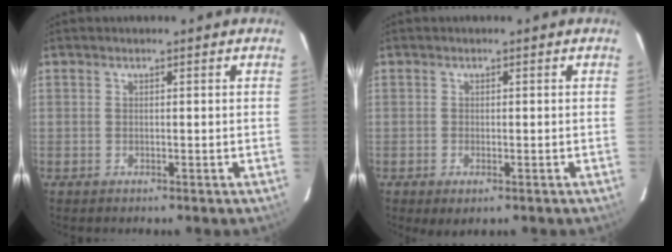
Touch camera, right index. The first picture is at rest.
{"total": 2.1, "force": [-0.9, 1.0, 1.6], "torque": [-0.029, -0.009, -0.011]}